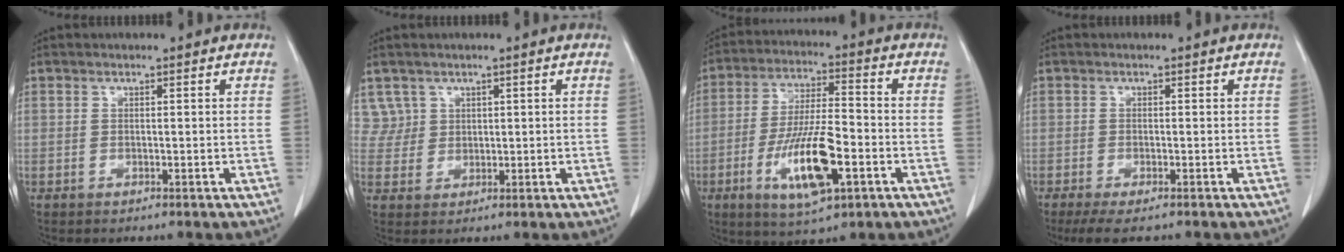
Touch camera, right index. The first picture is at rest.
{"total": 3.8, "force": [2.2, 3.1, -0.4], "torque": [0.021, 0.003, 0.042]}
{"total": 13.6, "force": [-4.6, 3.2, 12.4], "torque": [-0.240, -0.012, -0.076]}
{"total": 3.8, "force": [-2.5, 1.1, 2.6], "torque": [-0.048, -0.011, -0.039]}